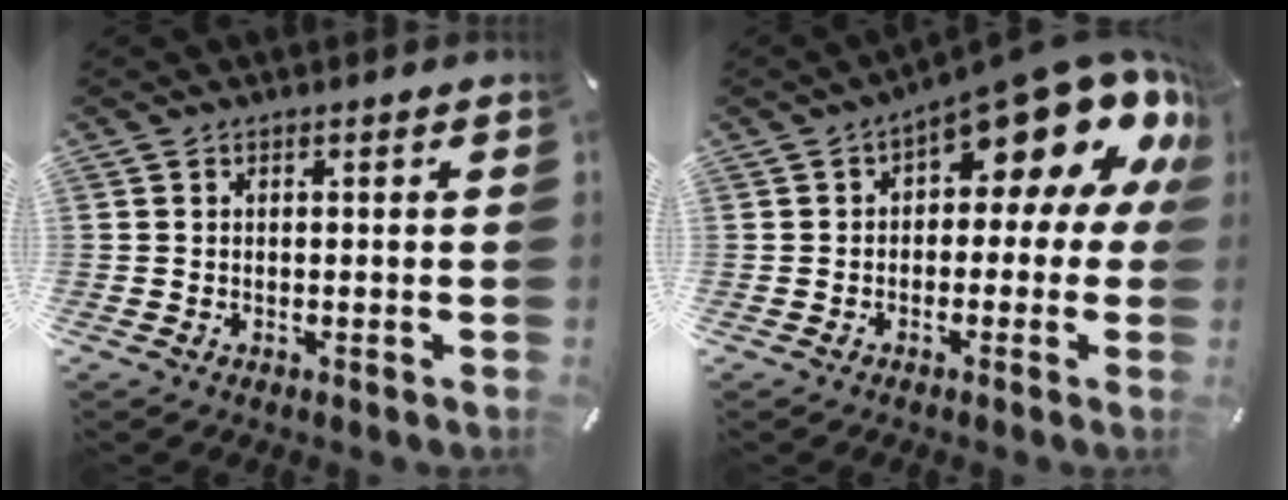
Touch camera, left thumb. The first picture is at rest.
{"total": 16.2, "force": [9.8, 6.0, 11.4], "torque": [-0.154, -0.083, 0.160]}